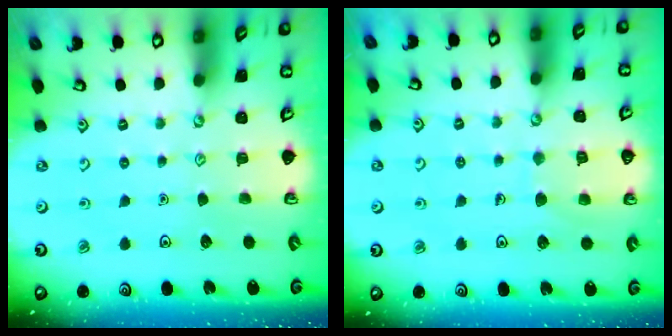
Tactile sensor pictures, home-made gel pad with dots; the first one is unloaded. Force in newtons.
{"total": 6.6, "press": 6.6, "slide": 0.6}